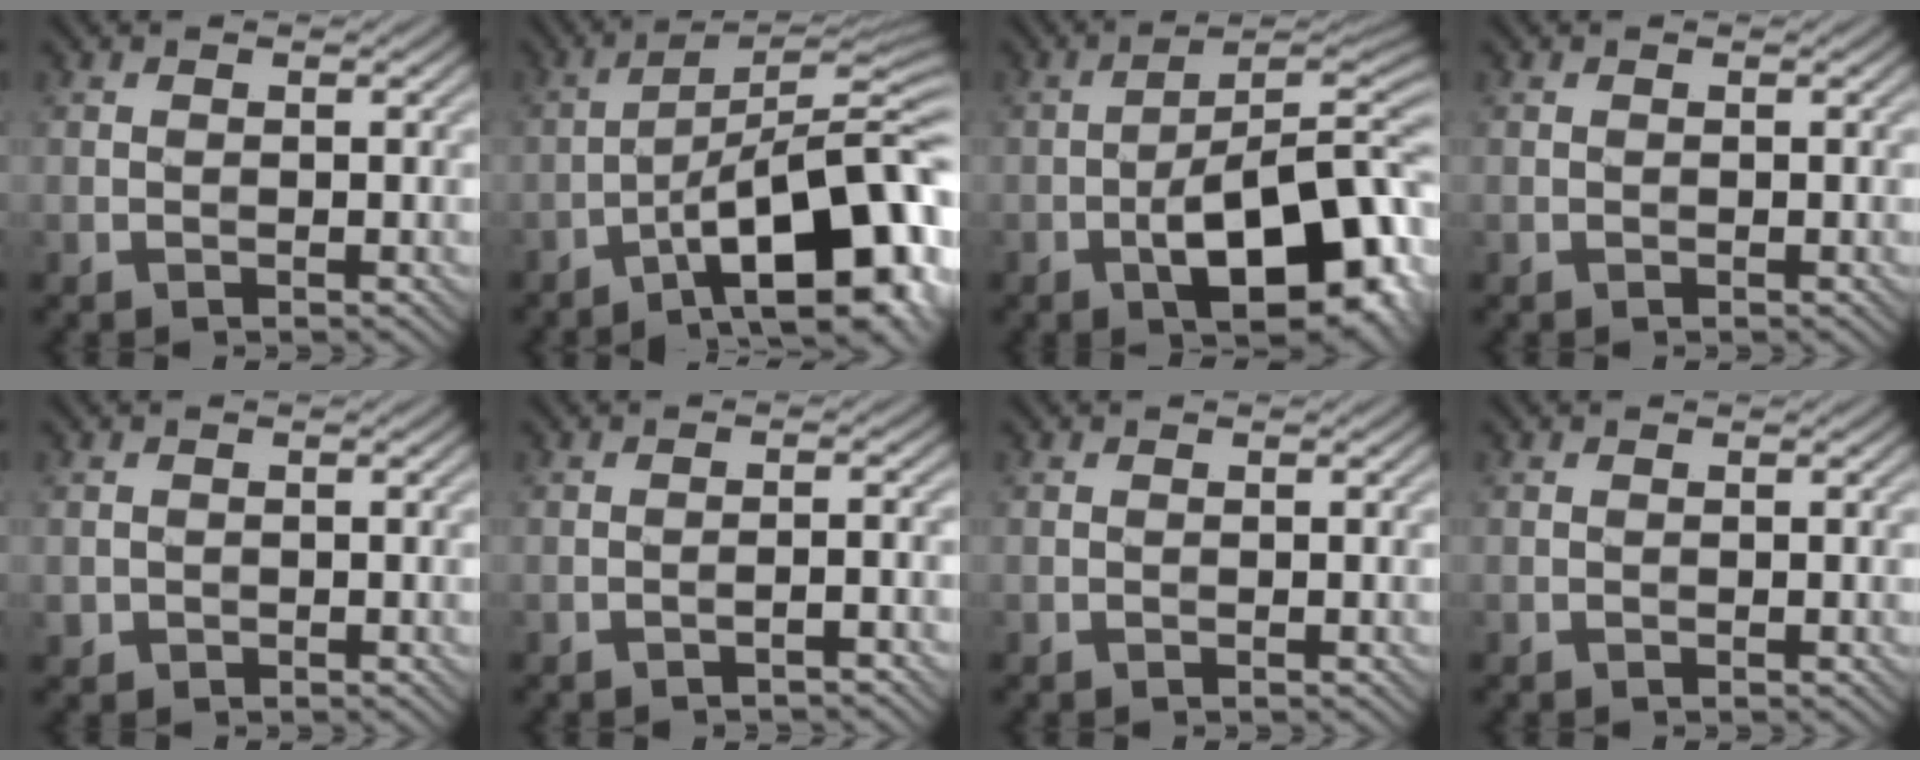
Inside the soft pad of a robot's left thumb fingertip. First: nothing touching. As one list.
[{"total": 15.0, "force": [-7.2, 4.6, 12.3], "torque": [-0.166, 0.010, -0.108]}, {"total": 16.7, "force": [-5.9, 7.2, 13.8], "torque": [-0.187, -0.011, -0.092]}, {"total": 0.0}, {"total": 0.8, "force": [-0.2, 0.8, 0.1], "torque": [-0.002, -0.009, -0.003]}, {"total": 1.6, "force": [-1.2, 0.1, 1.1], "torque": [-0.015, 0.010, -0.024]}, {"total": 0.0}, {"total": 0.0}]